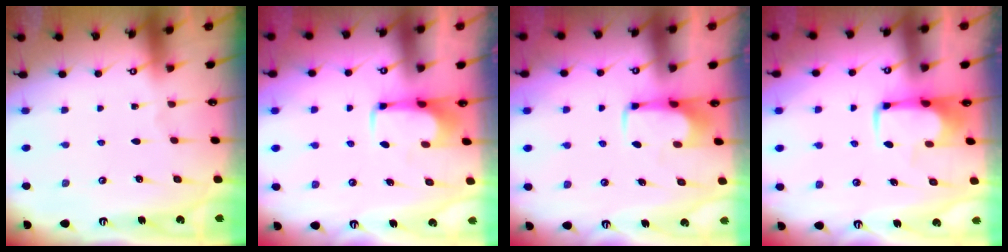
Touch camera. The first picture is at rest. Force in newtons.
{"total": 2.1, "press": 2.1, "slide": 0.4}
{"total": 2.0, "press": 1.9, "slide": 0.4}
{"total": 2.0, "press": 1.9, "slide": 0.4}